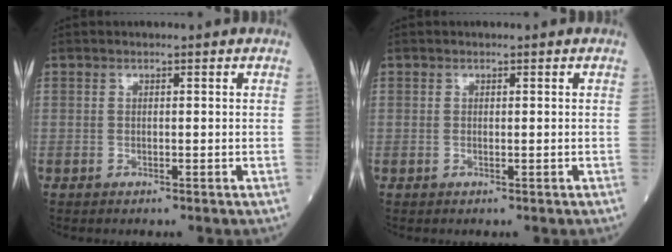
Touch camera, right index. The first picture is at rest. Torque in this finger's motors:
{"motor_torque": [-1.66, 0.48, -0.98, -0.15]}